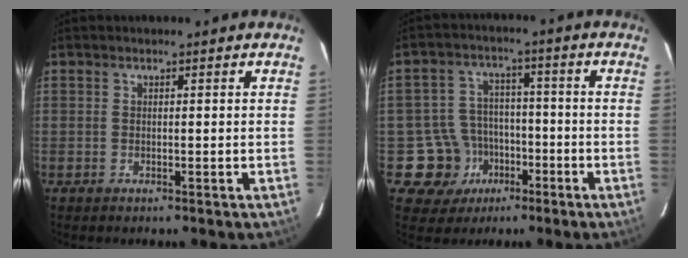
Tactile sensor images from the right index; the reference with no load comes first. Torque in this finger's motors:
{"motor_torque": [0.14, -0.12, -0.40, -0.21]}